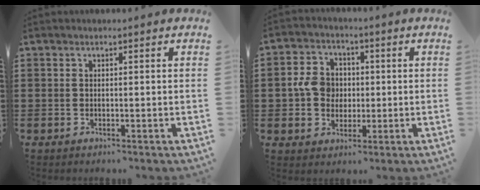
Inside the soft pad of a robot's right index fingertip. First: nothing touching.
{"total": 6.6, "force": [0.1, 5.8, 3.2], "torque": [-0.094, 0.013, -0.002]}